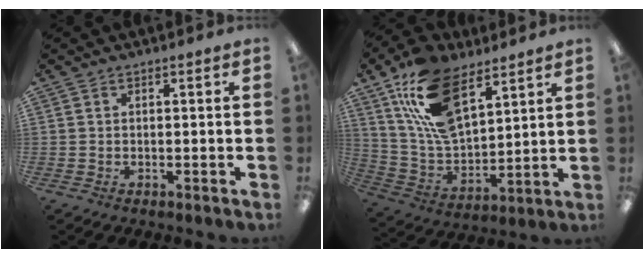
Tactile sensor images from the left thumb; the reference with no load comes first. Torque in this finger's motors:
{"motor_torque": [0.48, 0.56, 1.36, -1.41, 0.19]}